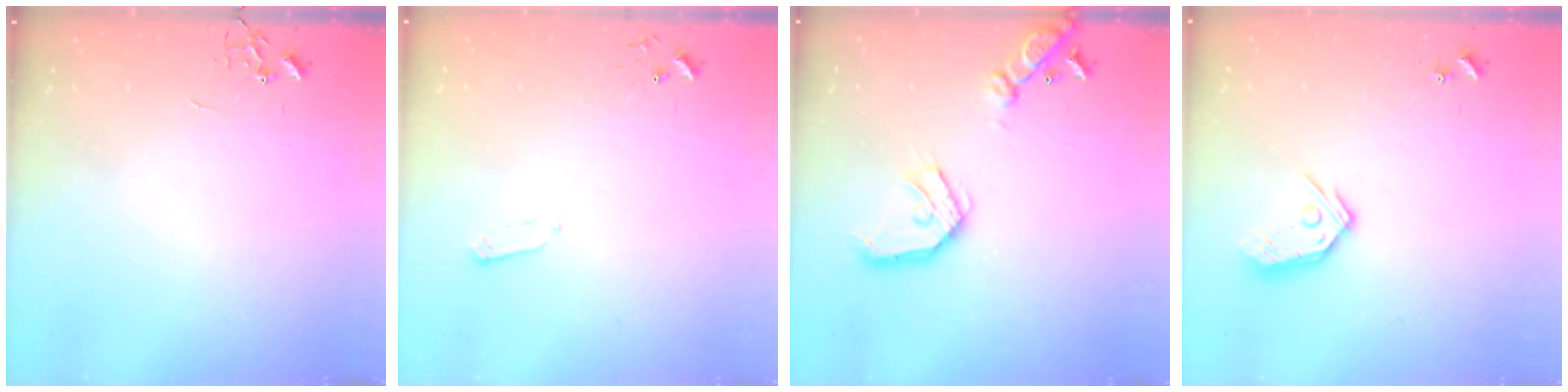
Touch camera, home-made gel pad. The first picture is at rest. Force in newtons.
{"total": 2.4, "press": 2.4, "slide": 0.4}
{"total": 17.3, "press": 17.0, "slide": 2.8}
{"total": 11.0, "press": 10.9, "slide": 1.2}